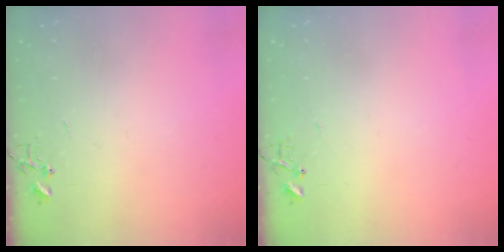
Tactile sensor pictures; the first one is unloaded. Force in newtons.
{"total": 5.8, "press": 5.8, "slide": 0.5}